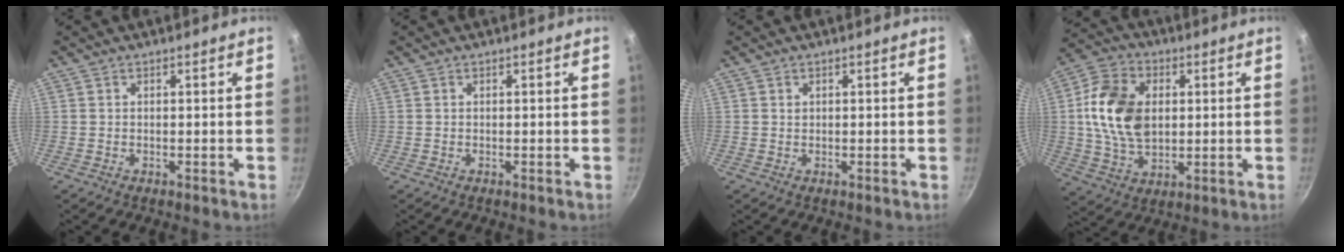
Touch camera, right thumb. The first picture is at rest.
{"total": 0.0}
{"total": 0.5, "force": [0.2, 0.4, 0.2], "torque": [-0.001, 0.000, 0.004]}
{"total": 15.3, "force": [1.9, 10.4, 11.0], "torque": [-0.188, -0.001, 0.031]}